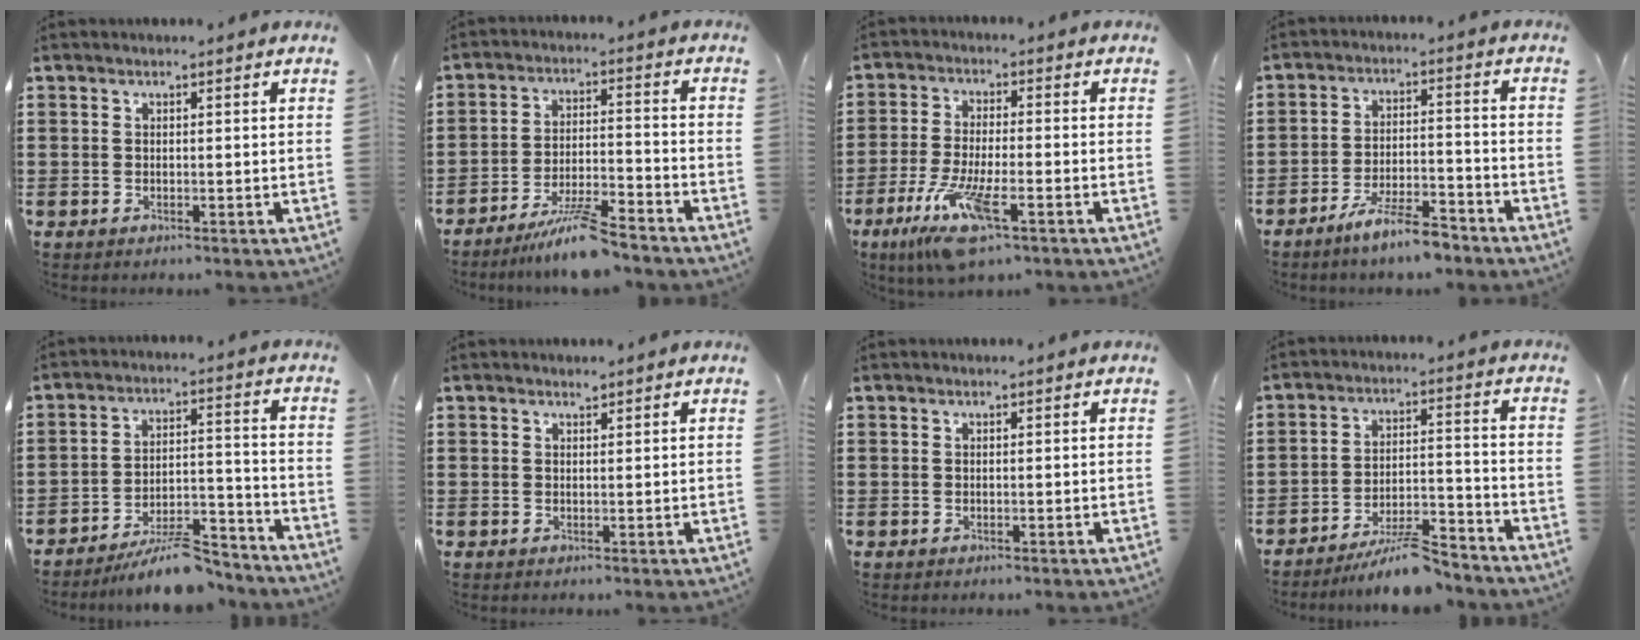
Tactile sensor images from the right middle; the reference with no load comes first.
{"total": 7.5, "force": [-6.4, 0.2, 3.8], "torque": [-0.084, -0.009, -0.124]}
{"total": 9.3, "force": [-5.3, 2.1, 7.3], "torque": [-0.158, -0.016, -0.099]}
{"total": 7.0, "force": [-5.8, 0.7, 3.9], "torque": [-0.080, -0.004, -0.108]}
{"total": 8.6, "force": [-7.6, 1.4, 3.8], "torque": [-0.054, 0.019, -0.137]}
{"total": 0.9, "force": [0.8, 0.3, 0.4], "torque": [-0.009, 0.001, 0.014]}
{"total": 0.0}
{"total": 7.6, "force": [-6.8, 0.7, 3.3], "torque": [-0.052, 0.009, -0.126]}